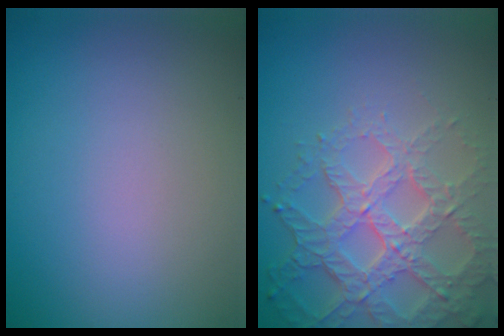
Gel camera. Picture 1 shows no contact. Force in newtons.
{"total": 6.2, "press": 4.8, "slide": 3.8}